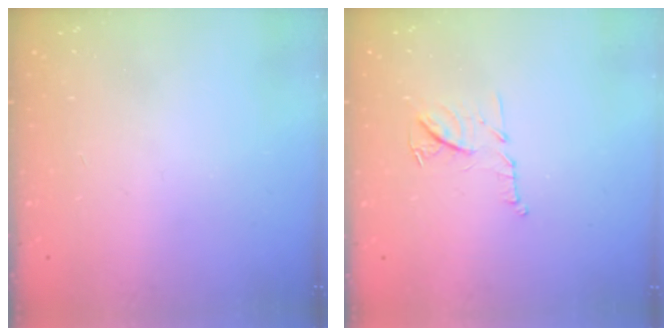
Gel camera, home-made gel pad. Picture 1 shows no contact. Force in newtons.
{"total": 9.1, "press": 9.1, "slide": 0.2}